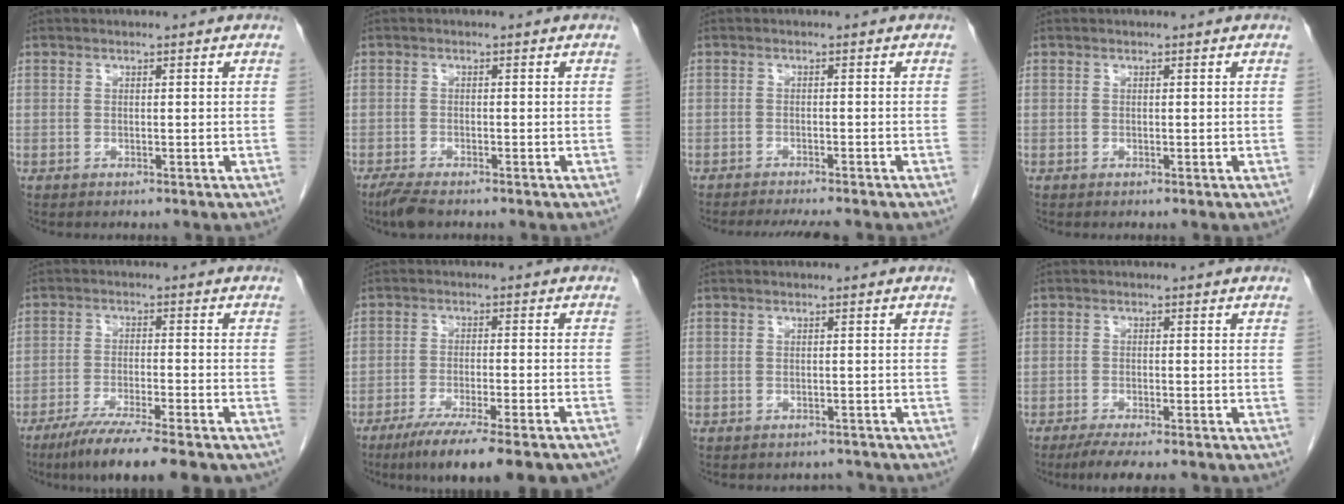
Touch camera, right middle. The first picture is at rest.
{"total": 3.2, "force": [-2.5, 0.7, 1.9], "torque": [-0.044, -0.009, -0.045]}
{"total": 6.8, "force": [-6.0, 0.8, 3.2], "torque": [-0.040, -0.009, -0.086]}
{"total": 0.0}
{"total": 11.5, "force": [-8.8, 1.0, 7.3], "torque": [-0.110, -0.024, -0.136]}
{"total": 16.9, "force": [-13.7, 1.6, 9.8], "torque": [-0.101, -0.023, -0.198]}
{"total": 3.0, "force": [-2.8, 1.3, 0.0], "torque": [0.002, 0.003, -0.036]}
{"total": 6.3, "force": [-5.1, 1.0, 3.5], "torque": [-0.051, -0.011, -0.079]}